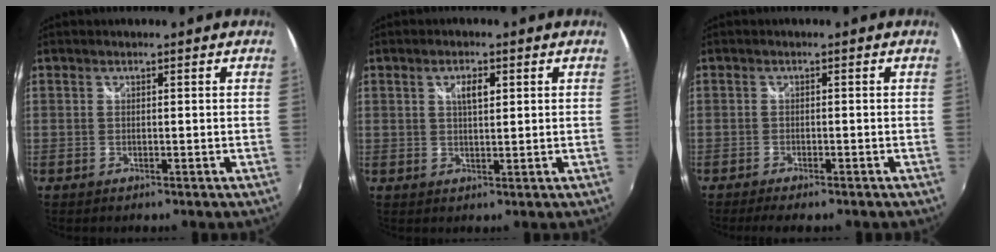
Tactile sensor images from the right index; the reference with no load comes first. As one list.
[{"total": 3.2, "force": [1.2, 1.1, 2.8], "torque": [-0.046, 0.004, 0.020]}, {"total": 3.9, "force": [-3.2, 0.6, 2.1], "torque": [-0.052, -0.017, -0.054]}]